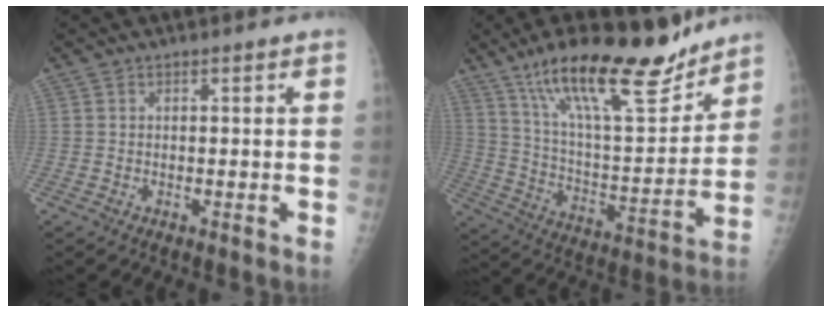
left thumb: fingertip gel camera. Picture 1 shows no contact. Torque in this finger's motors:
{"motor_torque": [0.57, 0.55, 1.50, -1.27, 0.16]}